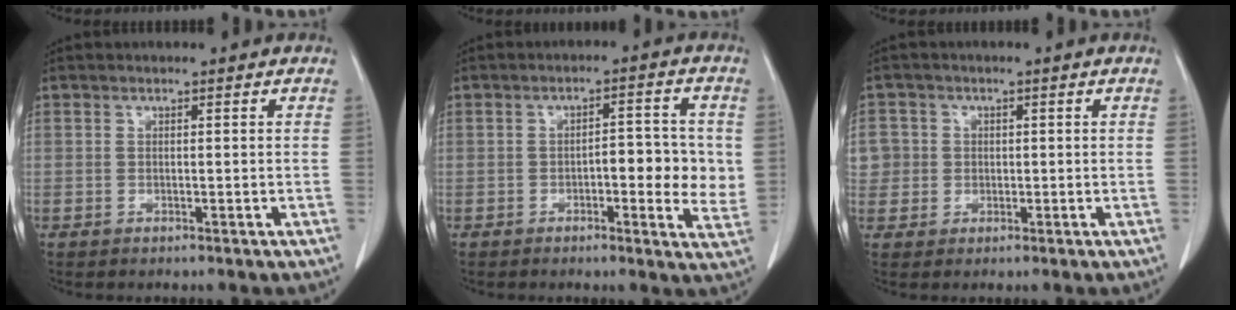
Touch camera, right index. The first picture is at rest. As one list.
[{"total": 7.8, "force": [-0.4, 2.7, 7.3], "torque": [-0.082, 0.005, -0.007]}, {"total": 4.6, "force": [0.4, 4.6, 0.3], "torque": [0.003, 0.017, 0.010]}]